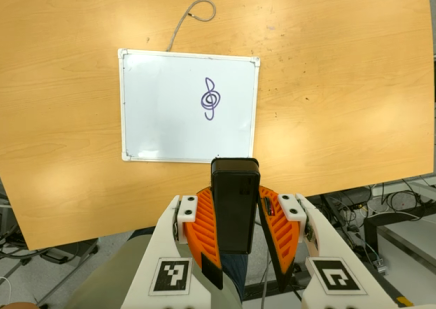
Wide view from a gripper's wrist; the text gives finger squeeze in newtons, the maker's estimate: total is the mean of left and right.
{"total": 8.2, "left": 6.6, "right": 9.7}